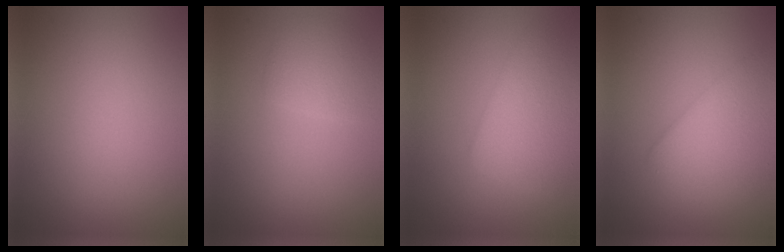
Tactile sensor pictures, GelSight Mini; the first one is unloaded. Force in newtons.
{"total": 2.4, "press": 2.4, "slide": 0.0}
{"total": 4.6, "press": 4.6, "slide": 0.3}
{"total": 4.6, "press": 4.6, "slide": 0.3}